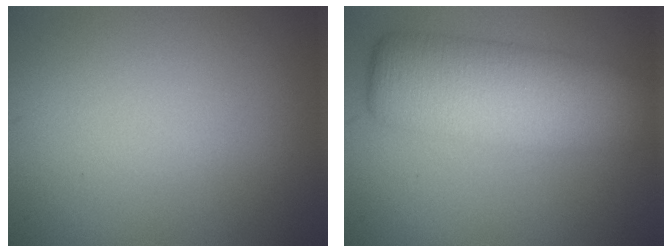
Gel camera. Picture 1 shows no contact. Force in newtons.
{"total": 9.2, "press": 9.2, "slide": 0.4}